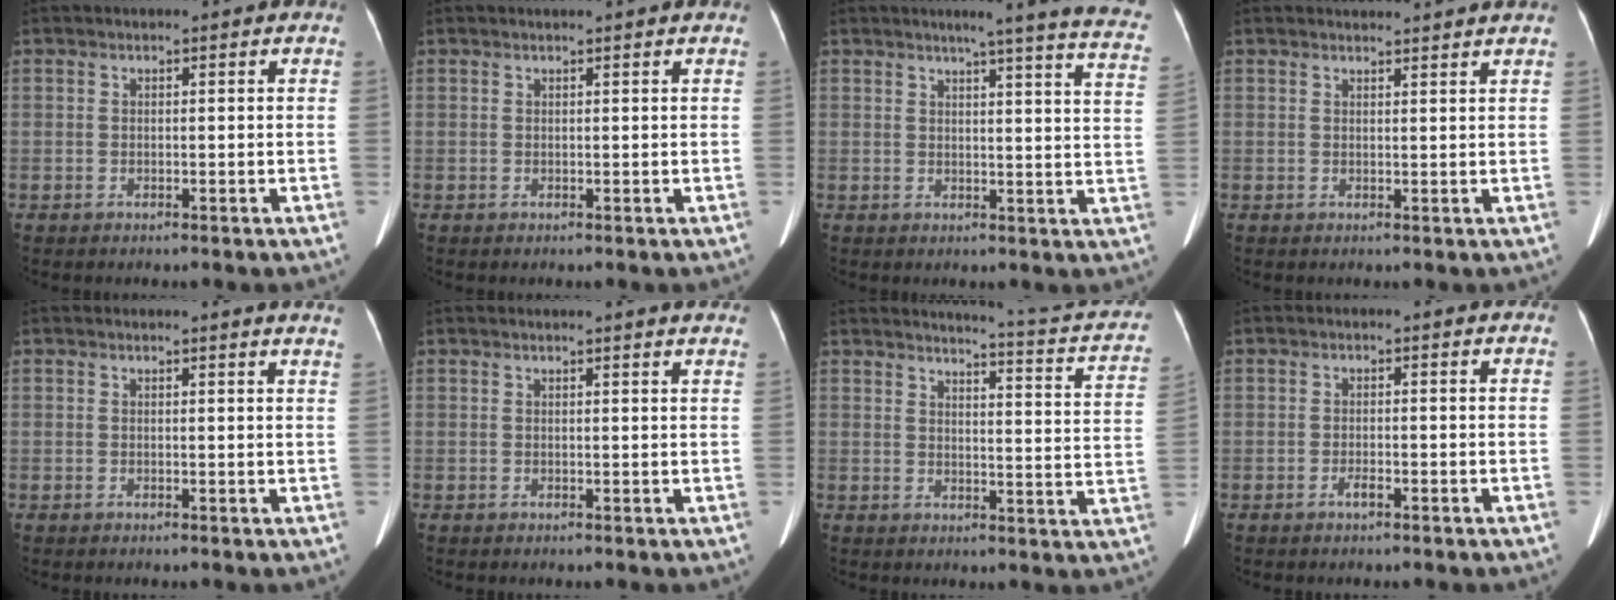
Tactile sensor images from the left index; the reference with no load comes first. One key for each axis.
{"total": 1.1, "fx": 1.1, "fy": -0.1, "fz": 0.3, "tx": -0.012, "ty": 0.014, "tz": 0.014}
{"total": 15.6, "fx": 13.3, "fy": -0.5, "fz": 8.2, "tx": -0.098, "ty": -0.053, "tz": 0.136}
{"total": 4.3, "fx": 4.2, "fy": -0.2, "fz": 0.7, "tx": -0.009, "ty": 0.011, "tz": 0.042}
{"total": 3.5, "fx": 3.3, "fy": -0.5, "fz": 1.2, "tx": -0.014, "ty": -0.012, "tz": 0.018}
{"total": 6.5, "fx": 6.0, "fy": 0.1, "fz": 2.4, "tx": -0.029, "ty": 0.007, "tz": 0.049}
{"total": 13.8, "fx": 12.8, "fy": 0.0, "fz": 5.0, "tx": -0.060, "ty": -0.067, "tz": 0.122}
{"total": 1.2, "fx": -0.9, "fy": 0.2, "fz": 0.7, "tx": -0.019, "ty": -0.004, "tz": -0.015}